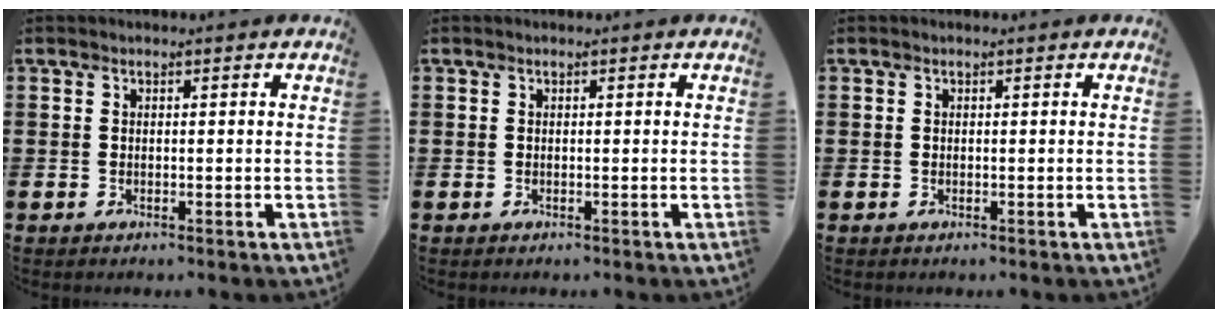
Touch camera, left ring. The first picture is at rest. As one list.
[{"total": 0.0}, {"total": 0.0}]